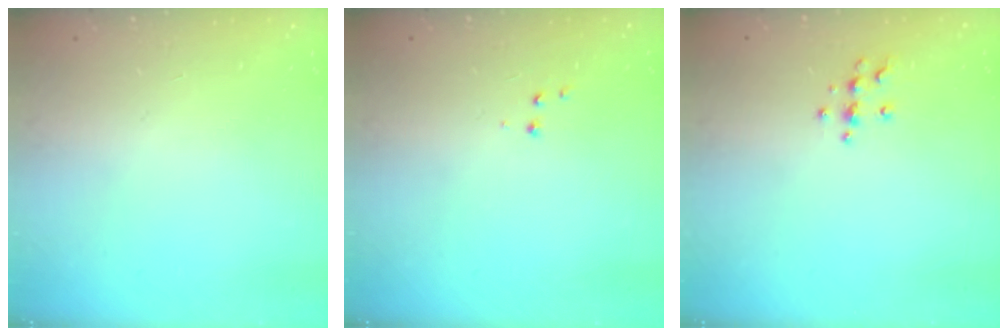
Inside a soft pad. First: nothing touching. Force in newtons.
{"total": 2.6, "press": 2.5, "slide": 0.6}
{"total": 5.6, "press": 5.5, "slide": 0.7}